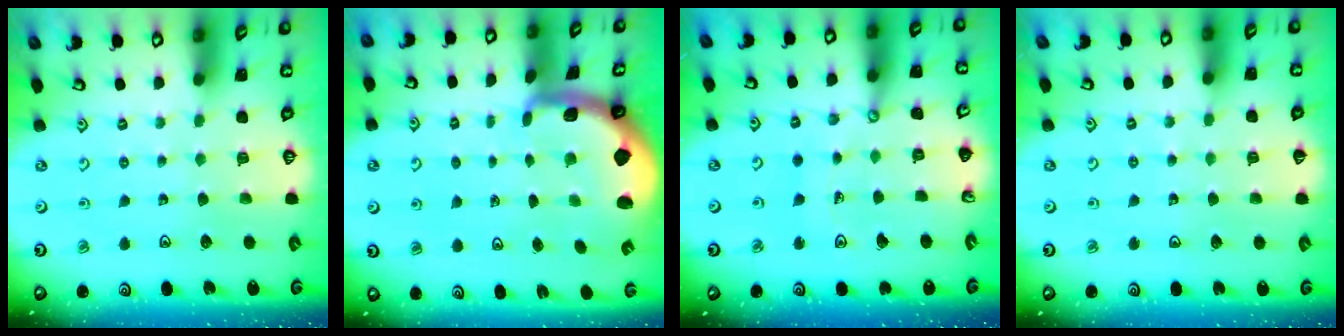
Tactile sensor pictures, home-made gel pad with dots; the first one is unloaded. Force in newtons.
{"total": 1.9, "press": 1.8, "slide": 0.4}
{"total": 10.5, "press": 10.4, "slide": 1.3}
{"total": 2.4, "press": 2.4, "slide": 0.3}